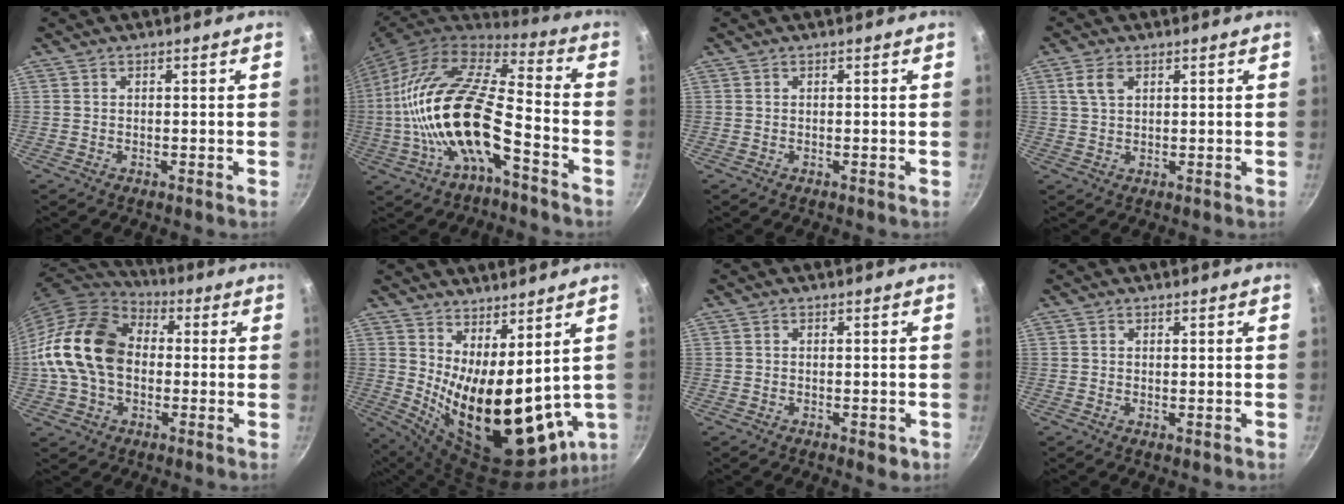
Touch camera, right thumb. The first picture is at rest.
{"total": 22.2, "force": [-6.2, 8.8, 19.4], "torque": [-0.359, 0.042, -0.127]}
{"total": 0.0}
{"total": 3.9, "force": [1.6, 2.3, 2.7], "torque": [-0.049, 0.003, 0.031]}
{"total": 18.6, "force": [0.1, 13.5, 12.8], "torque": [-0.219, 0.034, -0.010]}
{"total": 20.1, "force": [4.2, 8.5, 17.7], "torque": [-0.244, -0.054, 0.099]}
{"total": 2.6, "force": [-1.0, 1.4, 1.9], "torque": [-0.019, 0.003, -0.012]}
{"total": 0.5, "force": [0.0, 0.2, 0.5], "torque": [-0.006, -0.002, 0.000]}